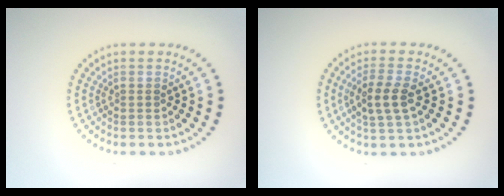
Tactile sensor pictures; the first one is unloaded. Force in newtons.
{"total": 2.8, "press": 2.6, "slide": 1.0}